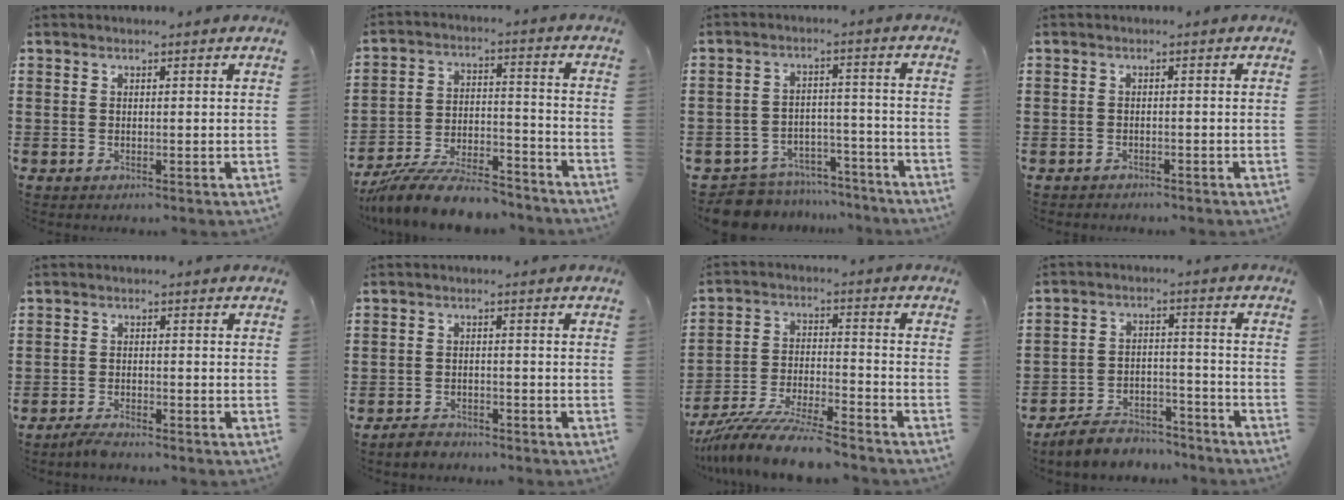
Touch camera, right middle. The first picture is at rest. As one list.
[{"total": 10.7, "force": [-9.6, 1.8, 4.4], "torque": [-0.075, 0.028, -0.182]}, {"total": 7.3, "force": [-7.1, 1.7, 0.7], "torque": [-0.019, 0.022, -0.142]}, {"total": 1.1, "force": [-1.0, 0.3, -0.1], "torque": [0.000, 0.004, -0.024]}, {"total": 2.0, "force": [-1.8, 0.1, 0.8], "torque": [-0.023, -0.002, -0.037]}, {"total": 2.4, "force": [-2.2, 0.7, 0.0], "torque": [-0.008, 0.004, -0.049]}, {"total": 10.0, "force": [-9.2, 0.5, 3.8], "torque": [-0.076, 0.011, -0.182]}, {"total": 6.1, "force": [-5.8, 1.5, 0.9], "torque": [-0.018, 0.017, -0.116]}]